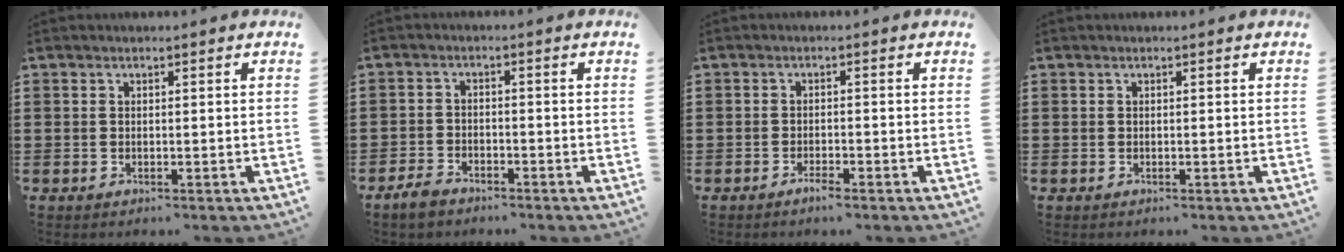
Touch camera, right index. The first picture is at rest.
{"total": 2.4, "force": [-2.1, 0.9, 0.6], "torque": [-0.017, 0.006, -0.044]}
{"total": 1.5, "force": [-1.3, 0.2, 0.7], "torque": [-0.015, -0.003, -0.023]}
{"total": 0.0}